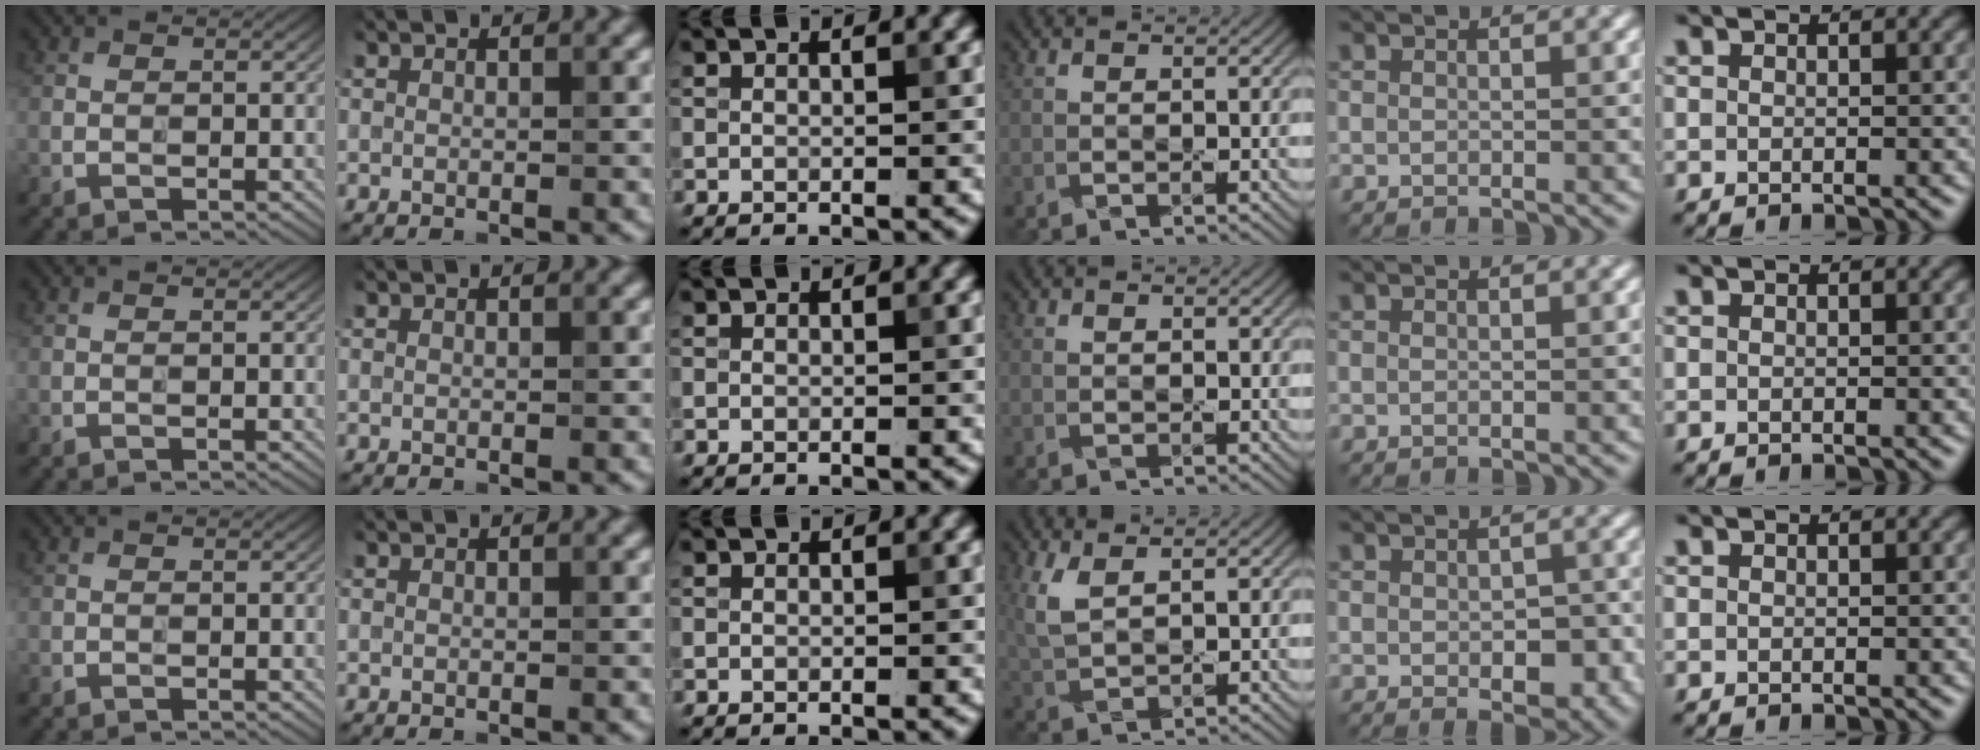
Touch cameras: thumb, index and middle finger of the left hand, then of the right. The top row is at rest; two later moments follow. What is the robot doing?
{"motion": "peel", "object": "lint roller sheet"}